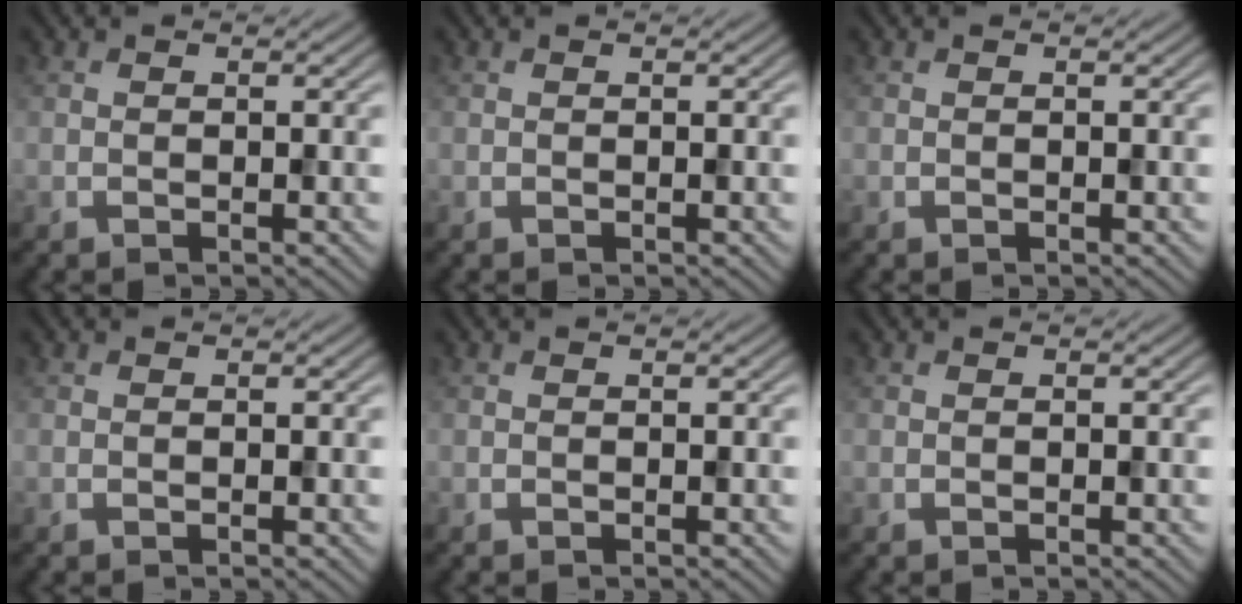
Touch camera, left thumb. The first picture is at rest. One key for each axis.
{"total": 0.0}
{"total": 0.0}
{"total": 0.0}
{"total": 0.0}
{"total": 0.0}